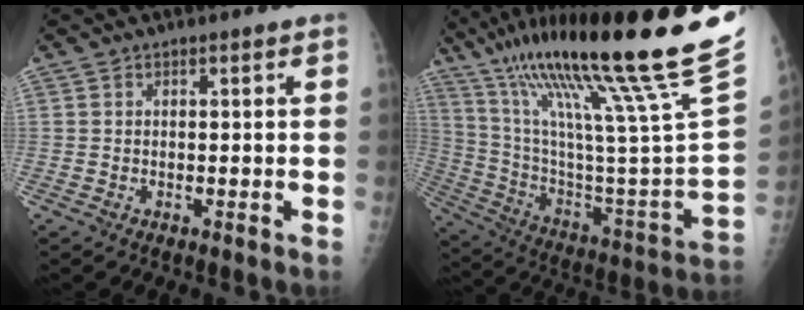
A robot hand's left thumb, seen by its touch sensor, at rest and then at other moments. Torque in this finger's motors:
{"motor_torque": [0.86, 0.19, 1.93, -0.84, 0.24]}